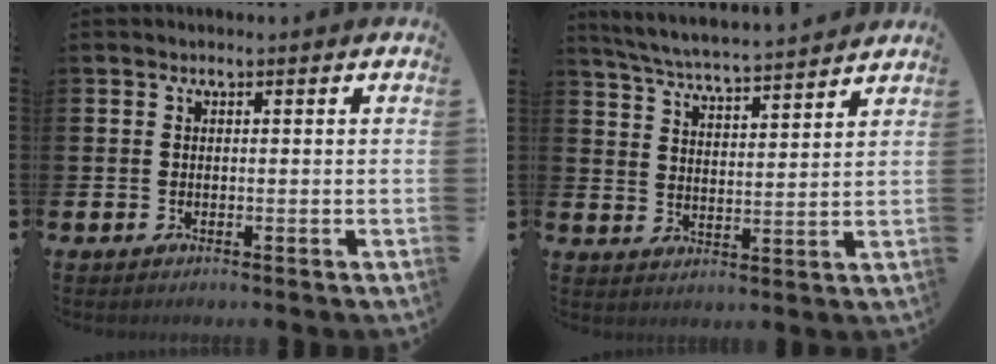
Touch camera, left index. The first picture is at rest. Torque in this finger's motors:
{"motor_torque": [0.12, -0.40, 0.53, 0.18]}